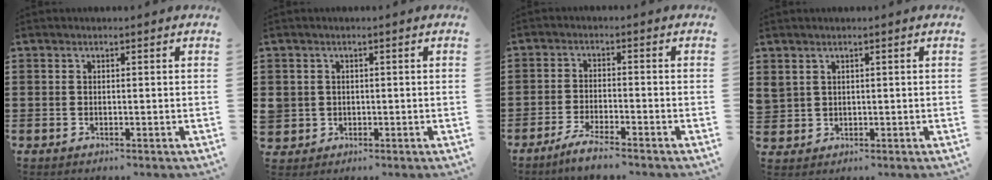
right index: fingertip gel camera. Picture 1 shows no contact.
{"total": 1.9, "force": [0.1, 1.9, 0.0], "torque": [-0.010, 0.008, -0.001]}
{"total": 3.3, "force": [-3.0, -0.1, 1.3], "torque": [-0.031, 0.000, -0.060]}
{"total": 1.8, "force": [1.3, 1.2, 0.3], "torque": [-0.012, 0.006, 0.026]}